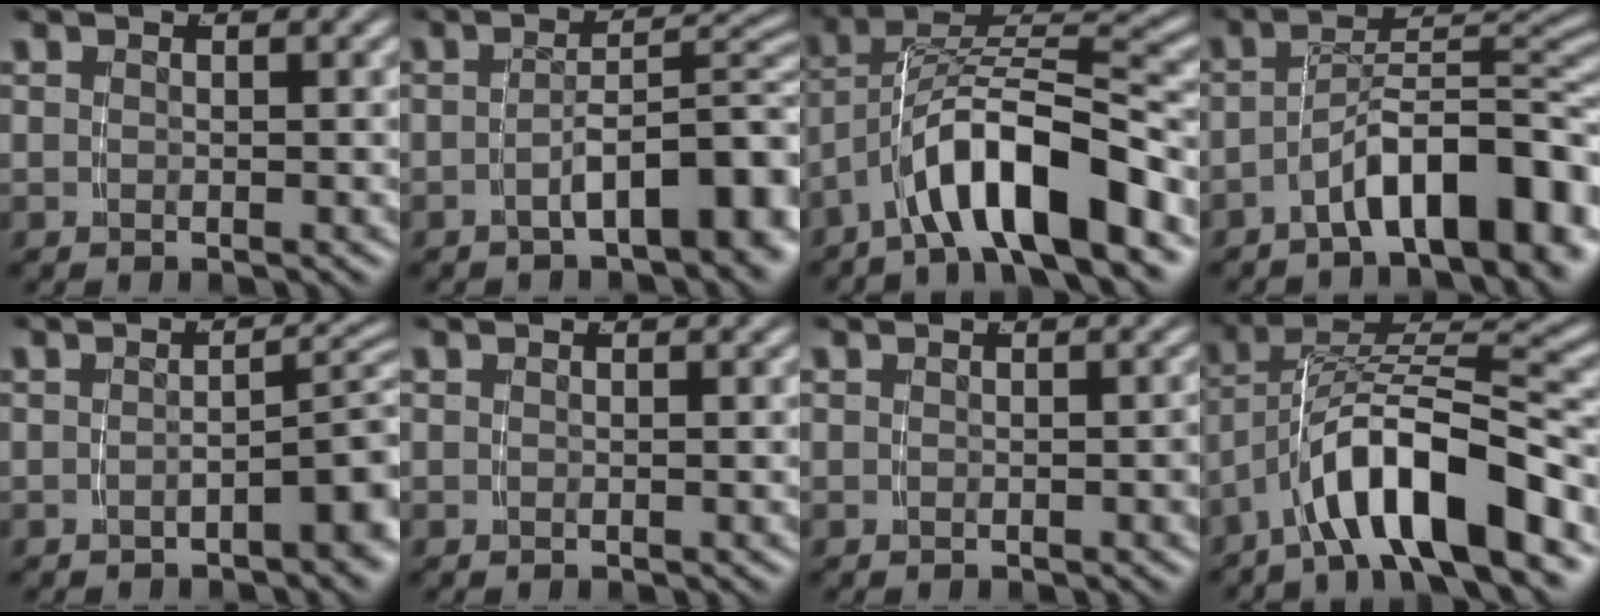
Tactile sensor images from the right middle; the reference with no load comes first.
{"total": 7.1, "force": [-4.5, 2.0, 5.1], "torque": [-0.051, 0.001, -0.066]}
{"total": 7.7, "force": [-2.8, 3.6, 6.3], "torque": [-0.112, -0.001, -0.042]}
{"total": 8.6, "force": [-5.0, 2.7, 6.5], "torque": [-0.080, 0.006, -0.075]}
{"total": 4.3, "force": [-2.0, 1.3, 3.6], "torque": [-0.026, 0.007, -0.034]}
{"total": 0.0}
{"total": 0.6, "force": [-0.2, 0.1, 0.5], "torque": [-0.004, 0.002, -0.005]}
{"total": 8.5, "force": [-2.5, 4.2, 6.9], "torque": [-0.128, -0.004, -0.037]}